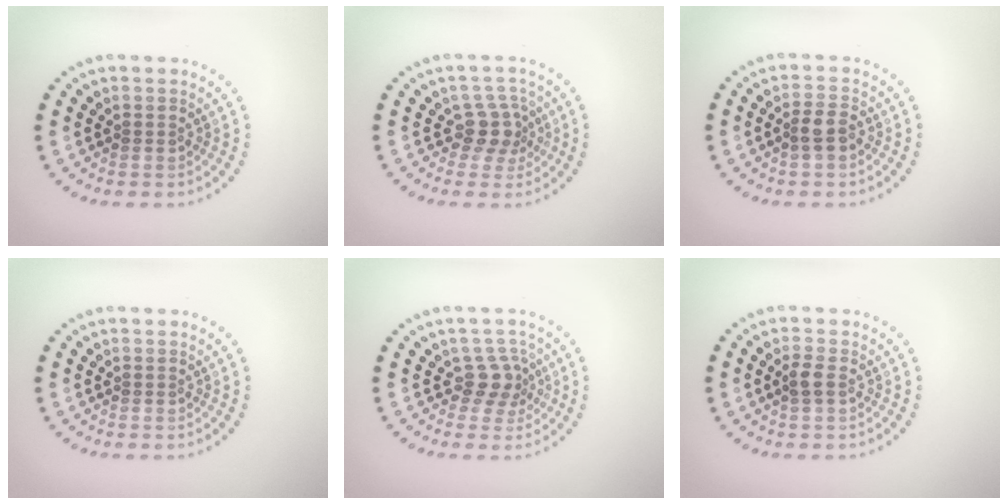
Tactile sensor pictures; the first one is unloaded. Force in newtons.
{"total": 2.7, "press": 2.1, "slide": 1.7}
{"total": 1.9, "press": 1.7, "slide": 0.7}
{"total": 0.0}
{"total": 2.4, "press": 1.8, "slide": 1.6}
{"total": 1.2, "press": 1.2, "slide": 0.3}